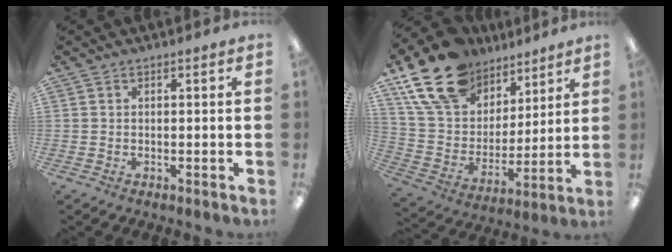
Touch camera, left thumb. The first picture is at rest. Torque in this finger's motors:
{"motor_torque": [0.81, 0.44, 1.56, -1.21, 0.25]}